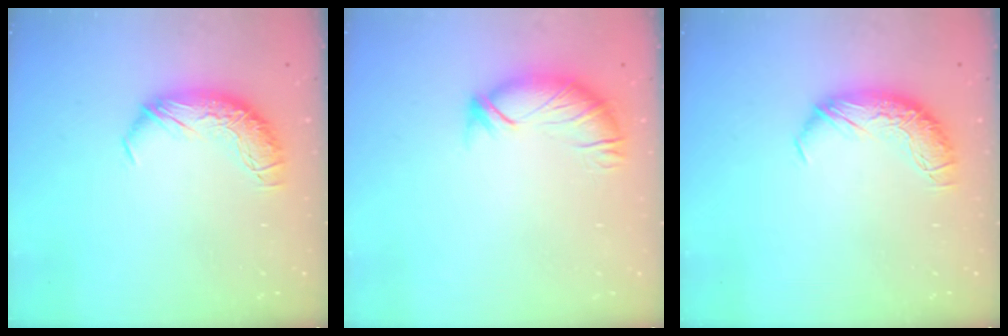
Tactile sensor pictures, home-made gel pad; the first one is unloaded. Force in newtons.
{"total": 3.2, "press": 3.0, "slide": 0.8}
{"total": 0.0}